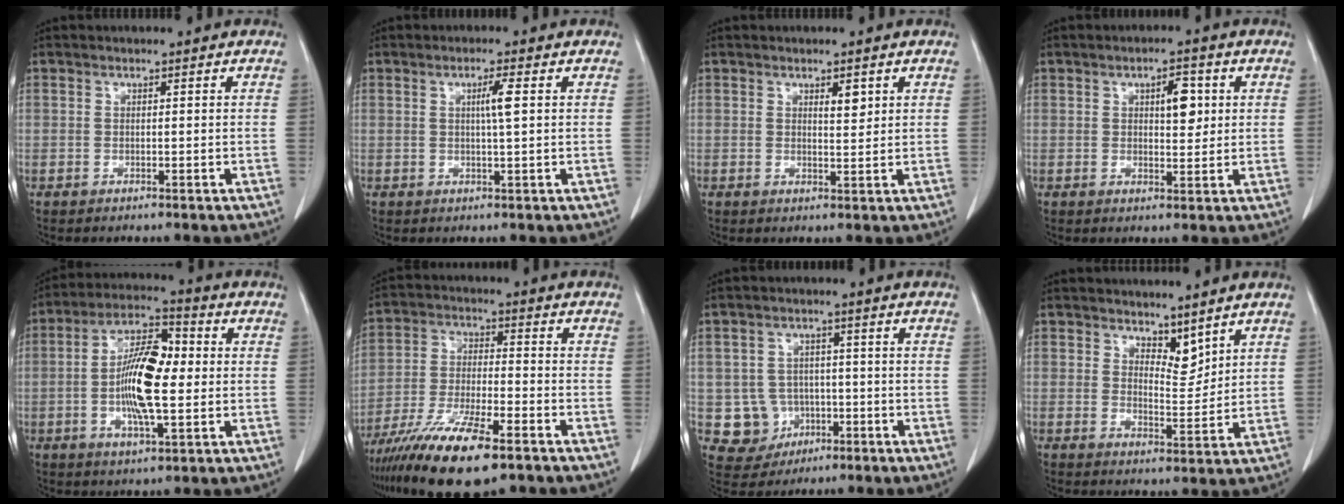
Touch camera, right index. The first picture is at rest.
{"total": 2.9, "force": [0.7, -0.3, 2.8], "torque": [-0.048, 0.000, 0.013]}
{"total": 2.2, "force": [1.2, 0.6, 1.7], "torque": [-0.026, -0.003, 0.023]}
{"total": 4.5, "force": [1.4, 1.8, 3.9], "torque": [-0.055, 0.004, 0.024]}
{"total": 12.6, "force": [-0.5, 3.7, 12.0], "torque": [-0.228, 0.014, -0.009]}
{"total": 14.9, "force": [-10.0, 2.9, 10.7], "torque": [-0.212, -0.035, -0.179]}
{"total": 6.5, "force": [-1.2, 6.2, 1.2], "torque": [-0.022, 0.010, -0.008]}
{"total": 4.3, "force": [3.5, 1.8, 1.8], "torque": [-0.024, -0.010, 0.065]}